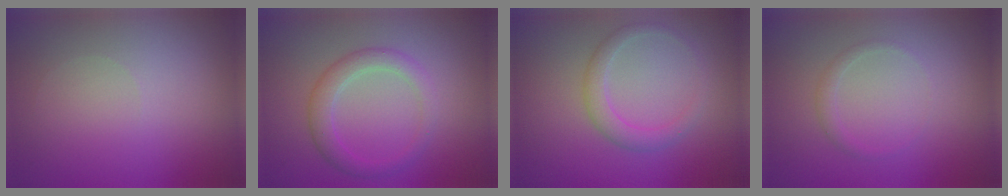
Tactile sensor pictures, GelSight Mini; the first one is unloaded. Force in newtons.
{"total": 2.7, "press": 2.7, "slide": 0.2}
{"total": 2.1, "press": 2.1, "slide": 0.2}
{"total": 0.9, "press": 0.9, "slide": 0.0}